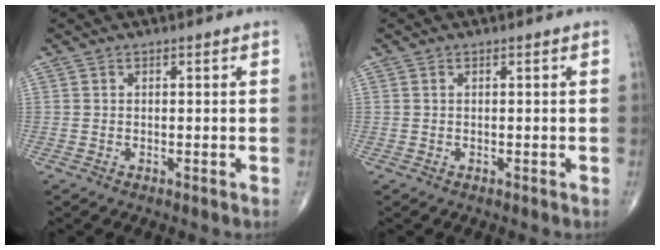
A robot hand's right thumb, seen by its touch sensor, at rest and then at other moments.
{"total": 0.0}